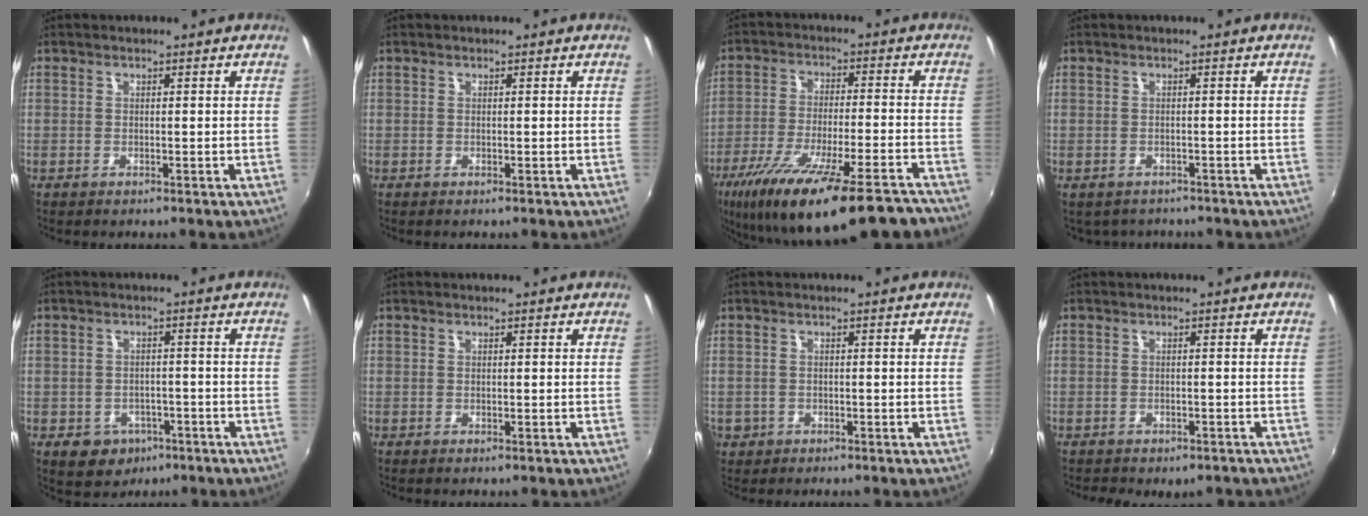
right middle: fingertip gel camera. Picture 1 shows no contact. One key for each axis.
{"total": 0.0}
{"total": 23.2, "fx": -17.5, "fy": 4.7, "fz": 14.5, "tx": -0.258, "ty": -0.061, "tz": -0.269}
{"total": 3.0, "fx": -2.4, "fy": 1.7, "fz": 0.5, "tx": -0.016, "ty": -0.013, "tz": -0.031}
{"total": 7.1, "fx": -3.5, "fy": 5.7, "fz": 2.4, "tx": -0.065, "ty": -0.003, "tz": -0.039}
{"total": 0.0}
{"total": 3.2, "fx": -1.2, "fy": 2.8, "fz": 1.1, "tx": -0.031, "ty": -0.004, "tz": -0.015}
{"total": 4.9, "fx": -3.7, "fy": 2.5, "fz": 2.0, "tx": -0.044, "ty": -0.019, "tz": -0.046}